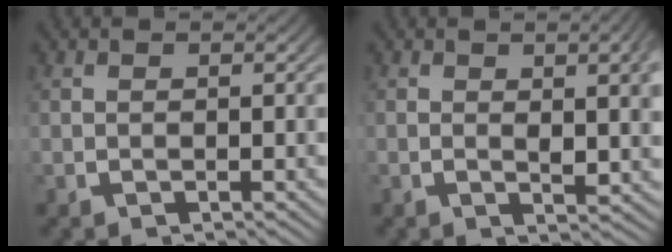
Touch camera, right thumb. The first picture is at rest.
{"total": 3.1, "force": [0.4, 0.9, 3.0], "torque": [-0.037, -0.006, 0.007]}